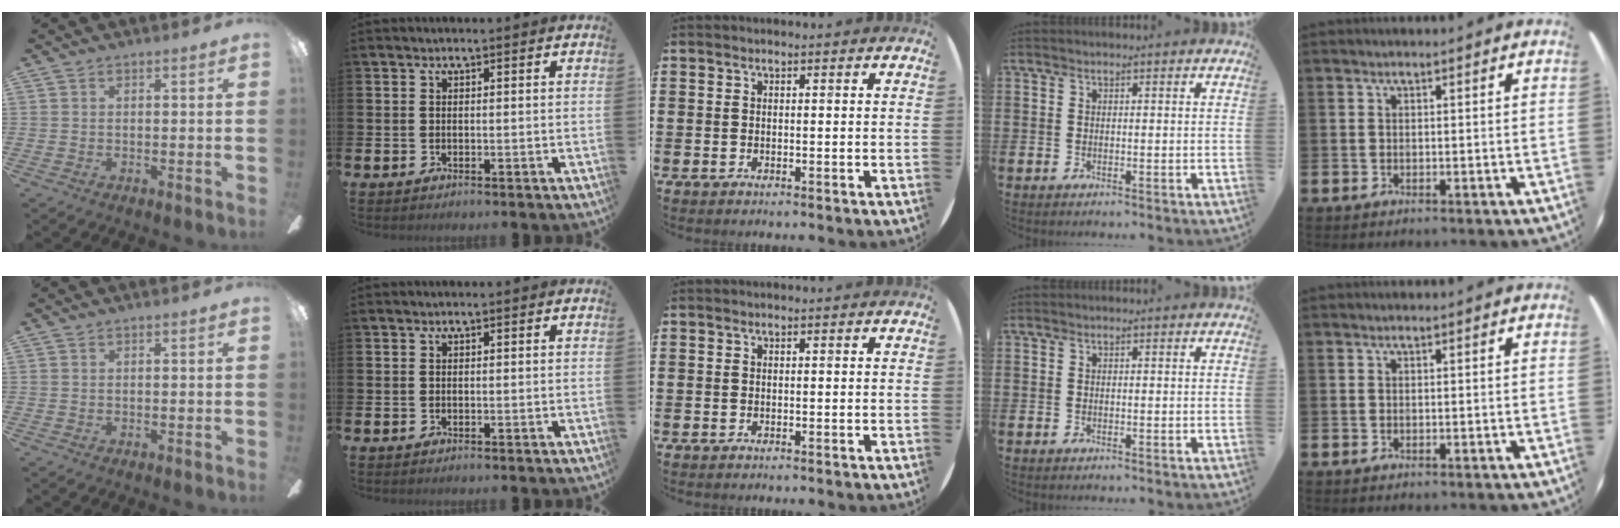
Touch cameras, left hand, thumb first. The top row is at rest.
{}